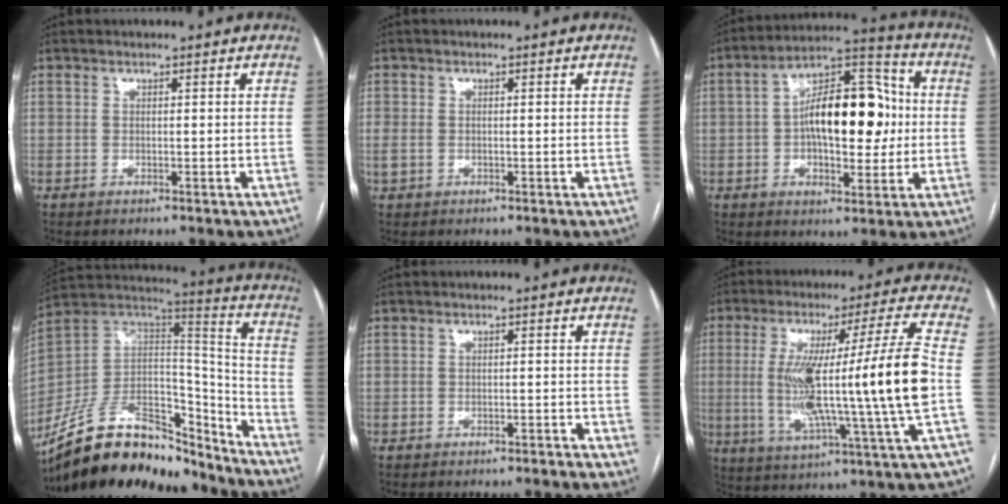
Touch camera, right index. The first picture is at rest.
{"total": 1.9, "force": [-0.4, 1.4, 1.3], "torque": [-0.042, 0.009, -0.001]}
{"total": 15.4, "force": [0.3, 6.6, 13.9], "torque": [-0.228, 0.032, 0.004]}
{"total": 24.8, "force": [-19.6, 9.9, 11.5], "torque": [-0.217, 0.032, -0.330]}
{"total": 1.6, "force": [-1.2, 0.5, 0.9], "torque": [-0.011, 0.001, -0.016]}
{"total": 19.3, "force": [-0.7, -1.4, 19.3], "torque": [-0.336, -0.001, -0.022]}